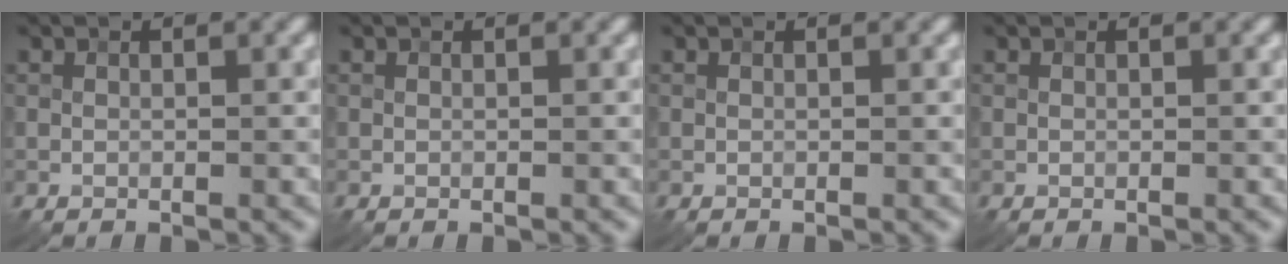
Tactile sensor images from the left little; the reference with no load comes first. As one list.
[{"total": 0.0}, {"total": 0.0}, {"total": 0.0}]